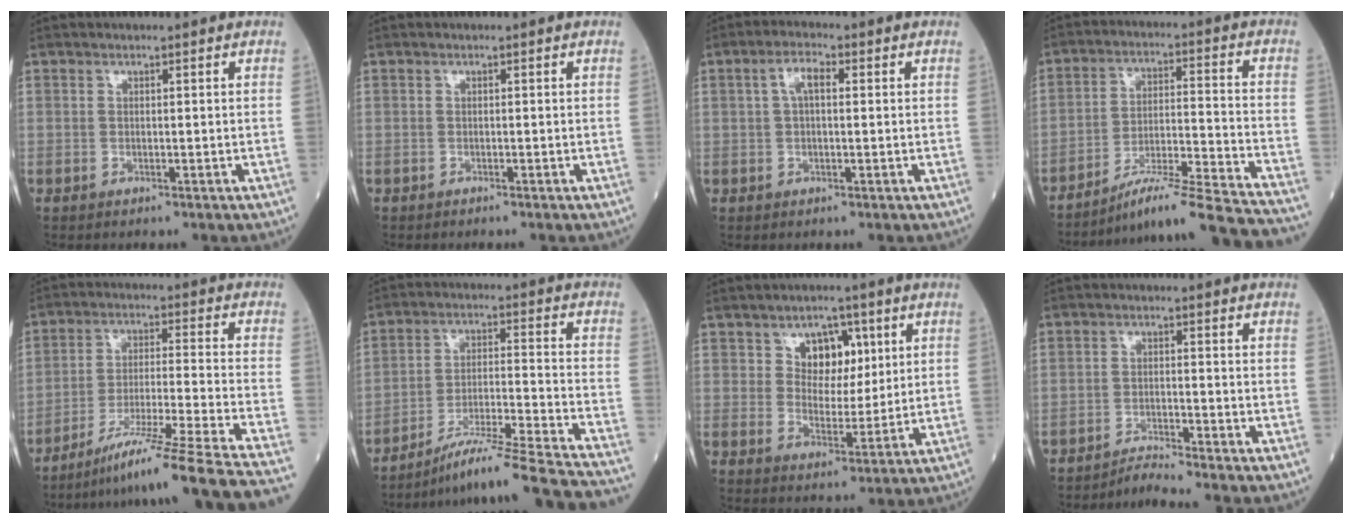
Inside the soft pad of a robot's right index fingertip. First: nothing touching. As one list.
[{"total": 0.0}, {"total": 3.6, "force": [0.8, 1.3, 3.3], "torque": [-0.068, 0.017, 0.017]}, {"total": 19.6, "force": [-17.9, -1.9, 7.8], "torque": [-0.102, -0.011, -0.269]}, {"total": 22.5, "force": [-18.9, -3.3, 11.8], "torque": [-0.141, -0.036, -0.294]}, {"total": 21.2, "force": [-18.8, -2.1, 9.5], "torque": [-0.119, -0.016, -0.285]}, {"total": 6.6, "force": [2.9, 4.5, 3.8], "torque": [-0.051, 0.009, 0.048]}, {"total": 3.3, "force": [-2.9, -1.5, -0.2], "torque": [-0.002, -0.016, -0.054]}]